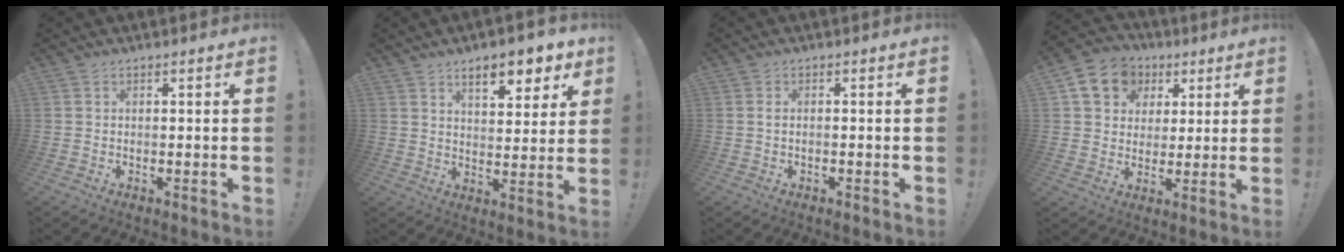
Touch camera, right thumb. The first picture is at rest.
{"total": 9.9, "force": [6.2, 3.7, 6.7], "torque": [-0.080, -0.035, 0.103]}
{"total": 1.2, "force": [-0.6, 0.3, 1.0], "torque": [-0.023, 0.005, -0.010]}
{"total": 11.9, "force": [4.7, 9.9, 4.6], "torque": [-0.059, -0.019, 0.094]}